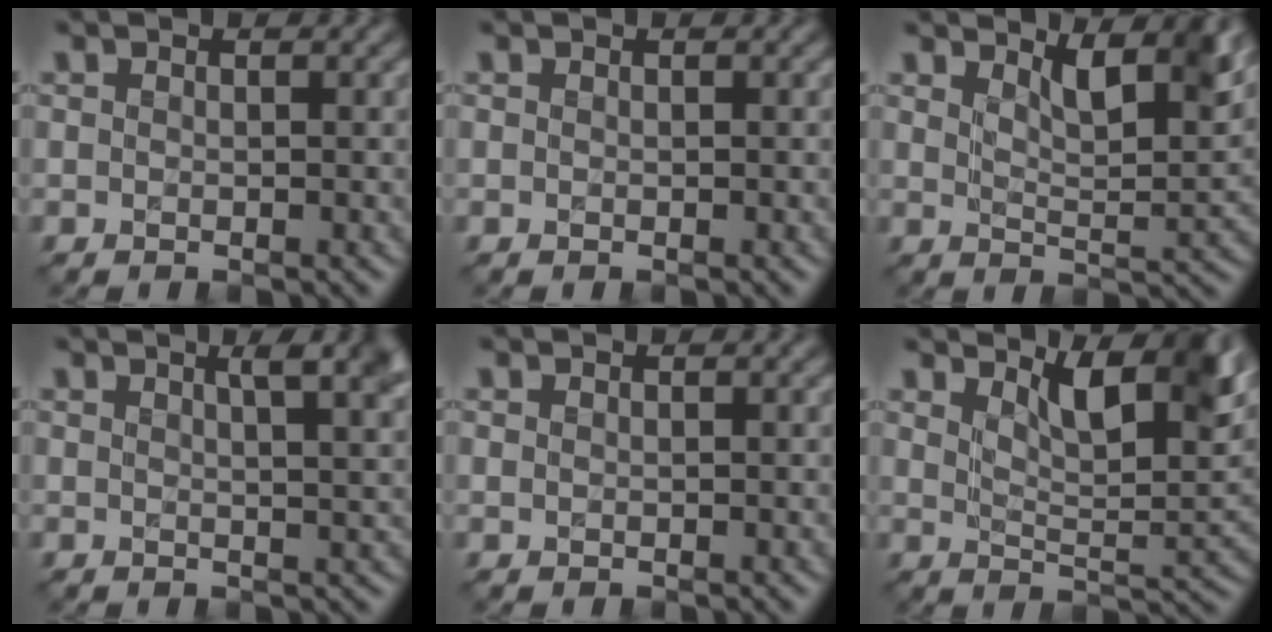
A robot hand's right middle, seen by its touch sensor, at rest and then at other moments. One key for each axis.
{"total": 0.0}
{"total": 5.5, "fx": 3.5, "fy": 1.5, "fz": 3.9, "tx": -0.063, "ty": -0.004, "tz": 0.055}
{"total": 5.4, "fx": 2.7, "fy": 2.0, "fz": 4.3, "tx": -0.021, "ty": 0.025, "tz": 0.016}
{"total": 0.0}
{"total": 8.4, "fx": 4.8, "fy": 2.5, "fz": 6.4, "tx": -0.096, "ty": 0.000, "tz": 0.076}